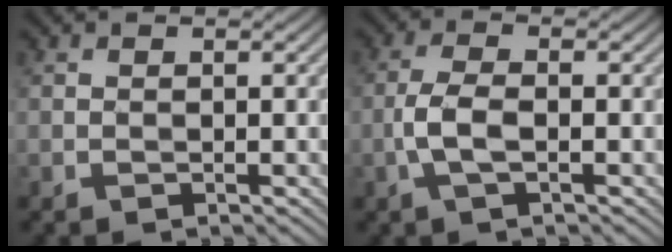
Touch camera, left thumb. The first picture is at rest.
{"total": 3.7, "force": [-1.1, 1.3, 3.3], "torque": [-0.078, 0.002, -0.029]}